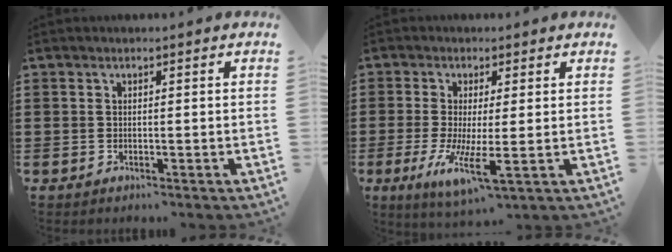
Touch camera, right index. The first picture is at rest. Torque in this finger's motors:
{"motor_torque": [1.32, 0.82, 0.69, 0.19]}